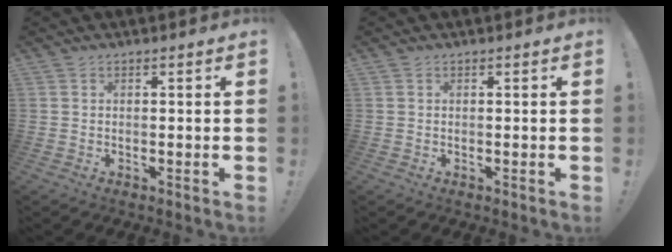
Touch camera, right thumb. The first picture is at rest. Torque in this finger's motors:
{"motor_torque": [-0.03, -0.18, -0.52, 0.18, 0.07]}